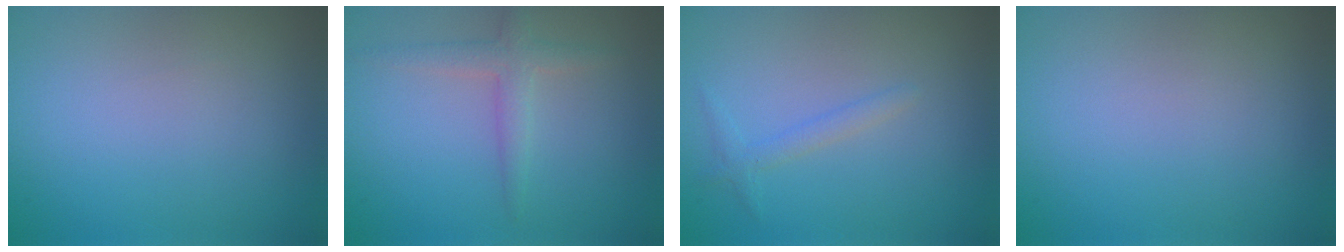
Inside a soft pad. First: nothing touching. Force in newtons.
{"total": 2.3, "press": 2.3, "slide": 0.1}
{"total": 1.3, "press": 1.3, "slide": 0.0}
{"total": 0.0}